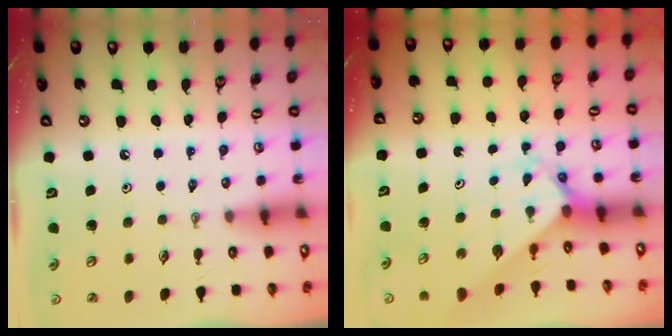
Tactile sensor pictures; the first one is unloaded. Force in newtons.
{"total": 1.9, "press": 1.9, "slide": 0.1}